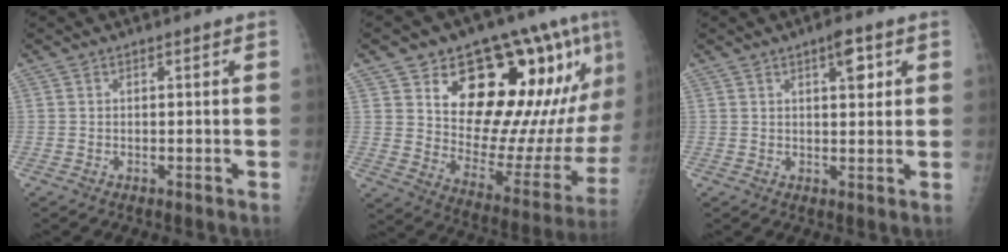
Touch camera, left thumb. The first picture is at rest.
{"total": 27.5, "force": [12.5, 11.3, 21.8], "torque": [-0.265, -0.040, 0.199]}
{"total": 4.4, "force": [2.1, 1.7, 3.4], "torque": [-0.039, -0.008, 0.028]}